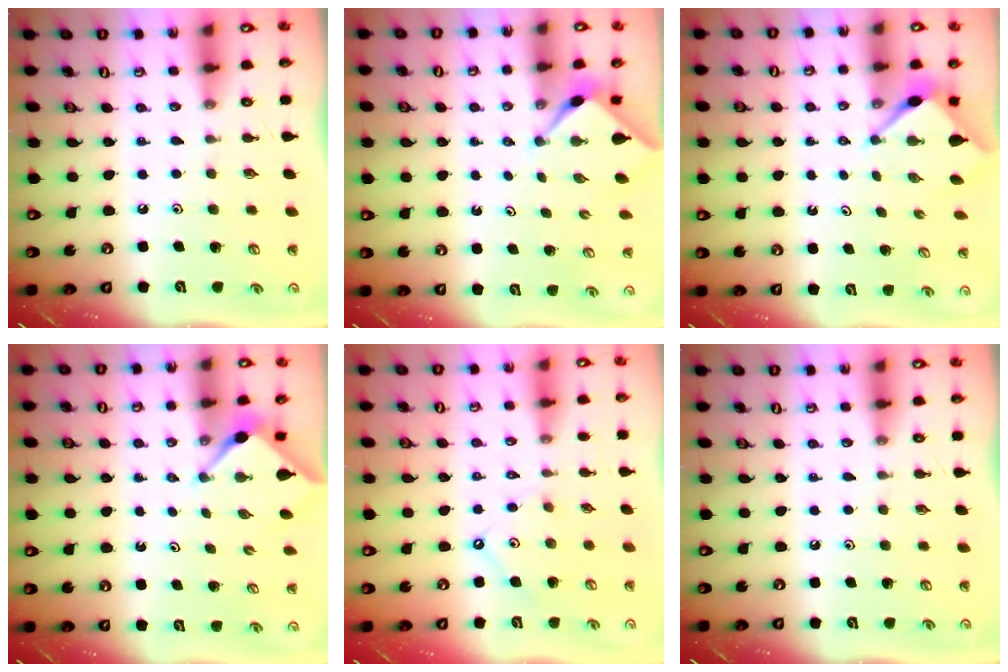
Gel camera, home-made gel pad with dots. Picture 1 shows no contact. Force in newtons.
{"total": 2.4, "press": 2.4, "slide": 0.3}
{"total": 2.8, "press": 2.8, "slide": 0.3}
{"total": 3.0, "press": 2.9, "slide": 0.4}
{"total": 4.6, "press": 4.6, "slide": 0.6}
{"total": 0.0}